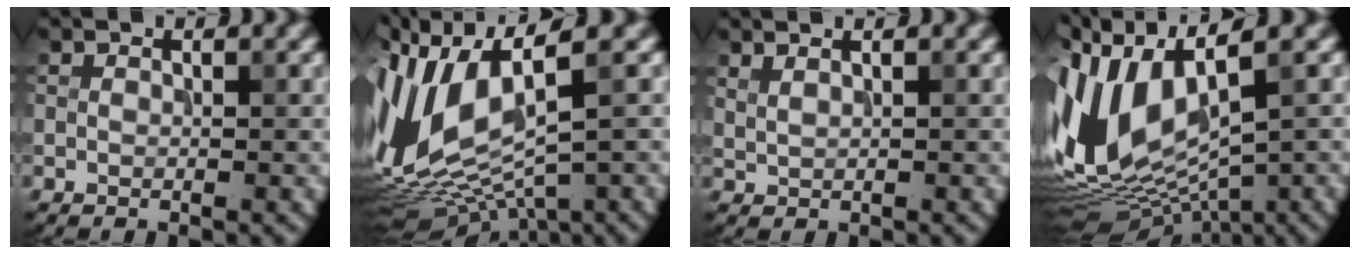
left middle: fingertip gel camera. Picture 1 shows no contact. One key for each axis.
{"total": 12.0, "fx": 1.7, "fy": 5.1, "fz": 10.7, "tx": -0.247, "ty": -0.008, "tz": 0.061}
{"total": 1.6, "fx": 1.3, "fy": 0.6, "fz": 0.8, "tx": -0.009, "ty": -0.001, "tz": 0.014}
{"total": 12.2, "fx": 1.7, "fy": 6.2, "fz": 10.4, "tx": -0.246, "ty": 0.000, "tz": 0.051}